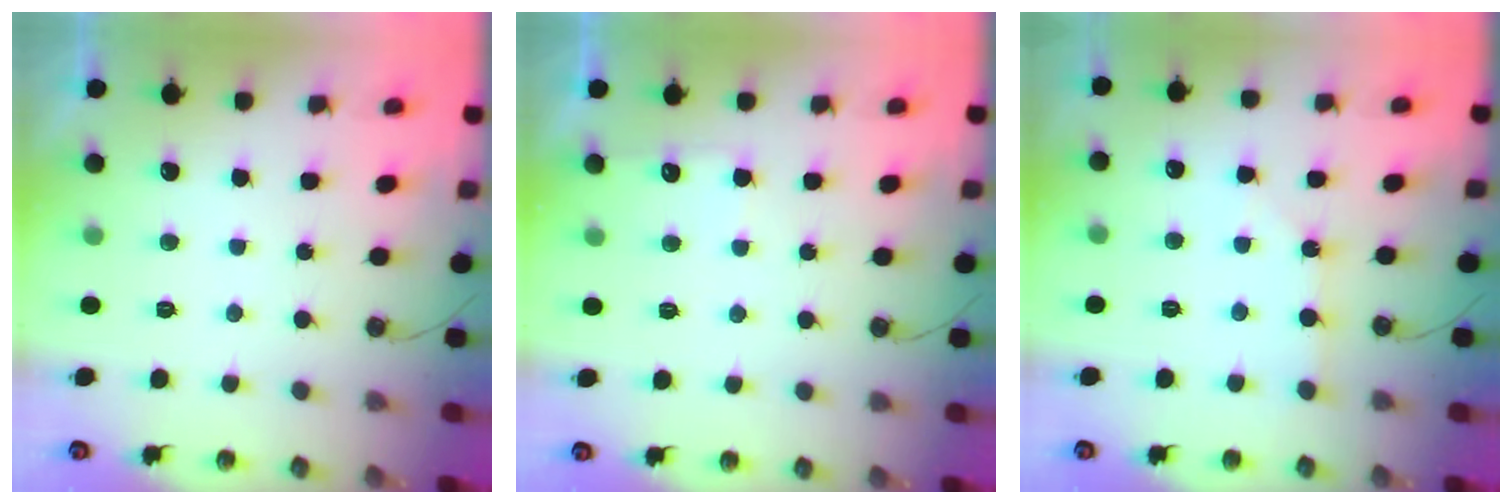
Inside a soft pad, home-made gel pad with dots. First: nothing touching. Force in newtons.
{"total": 4.7, "press": 4.6, "slide": 0.8}
{"total": 1.8, "press": 1.8, "slide": 0.3}